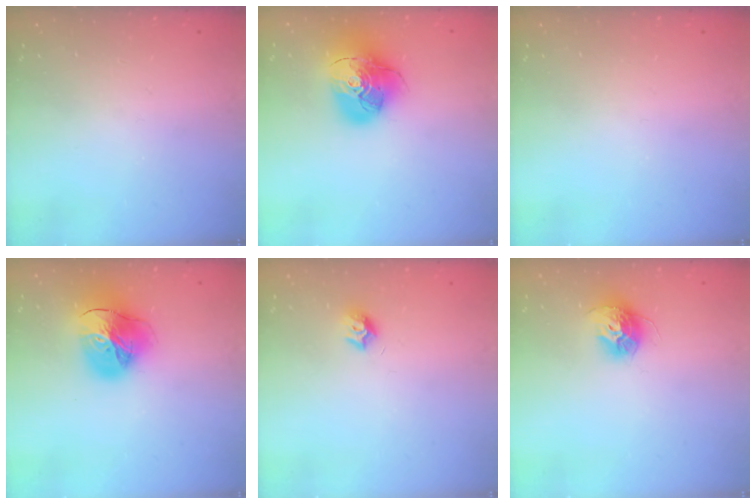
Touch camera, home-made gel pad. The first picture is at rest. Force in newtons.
{"total": 20.1, "press": 20.0, "slide": 2.6}
{"total": 0.0}
{"total": 23.3, "press": 23.2, "slide": 2.4}
{"total": 7.6, "press": 7.6, "slide": 0.7}
{"total": 11.2, "press": 11.2, "slide": 0.8}